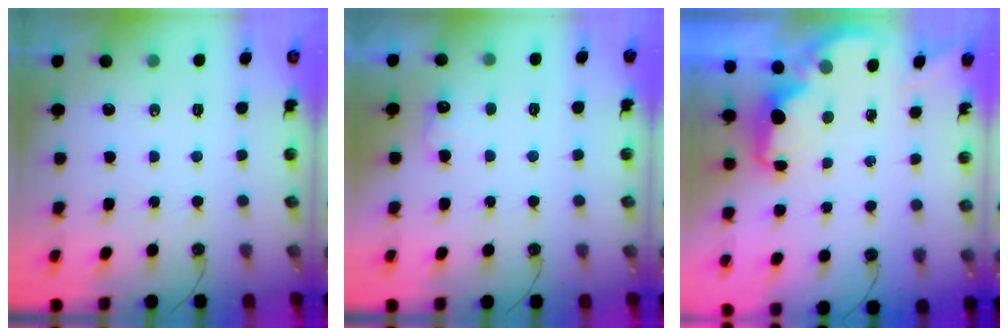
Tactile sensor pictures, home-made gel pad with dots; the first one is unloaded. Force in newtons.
{"total": 6.9, "press": 6.8, "slide": 1.3}
{"total": 2.0, "press": 1.8, "slide": 0.7}